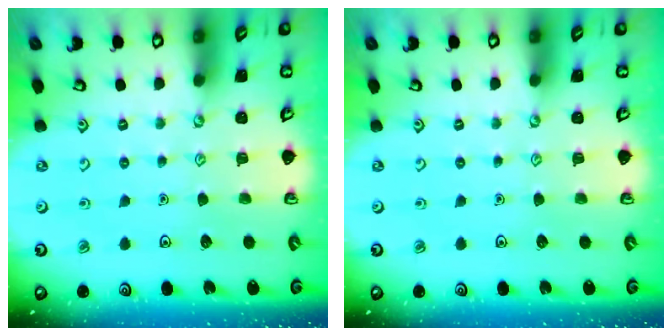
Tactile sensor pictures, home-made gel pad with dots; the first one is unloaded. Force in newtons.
{"total": 0.0}